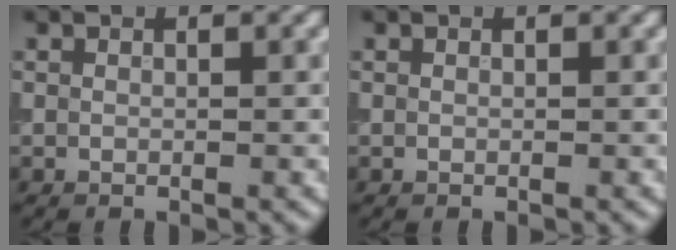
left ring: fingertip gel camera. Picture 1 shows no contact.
{"total": 0.0}